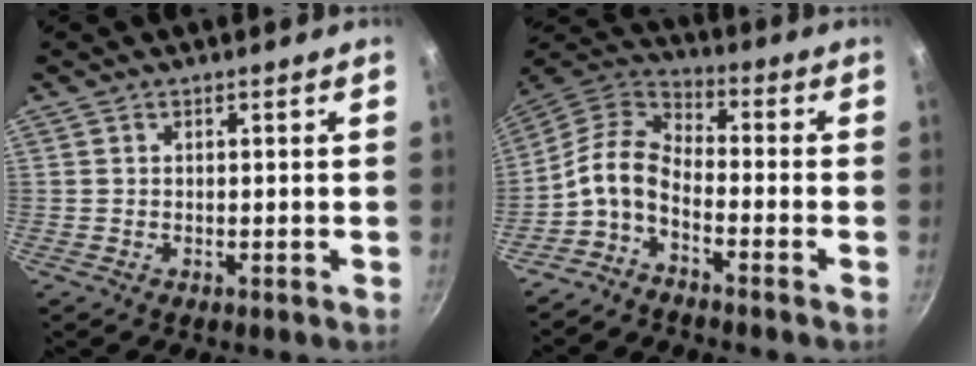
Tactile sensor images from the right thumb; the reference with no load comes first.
{"total": 8.7, "force": [-3.5, 4.7, 6.5], "torque": [-0.144, 0.052, -0.084]}